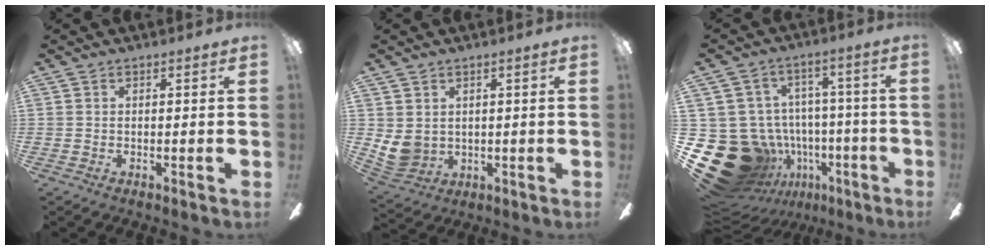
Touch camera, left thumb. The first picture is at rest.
{"total": 6.1, "force": [1.8, 5.2, 2.6], "torque": [-0.070, -0.008, 0.036]}
{"total": 21.8, "force": [-8.5, 18.0, 9.0], "torque": [-0.188, 0.037, -0.080]}